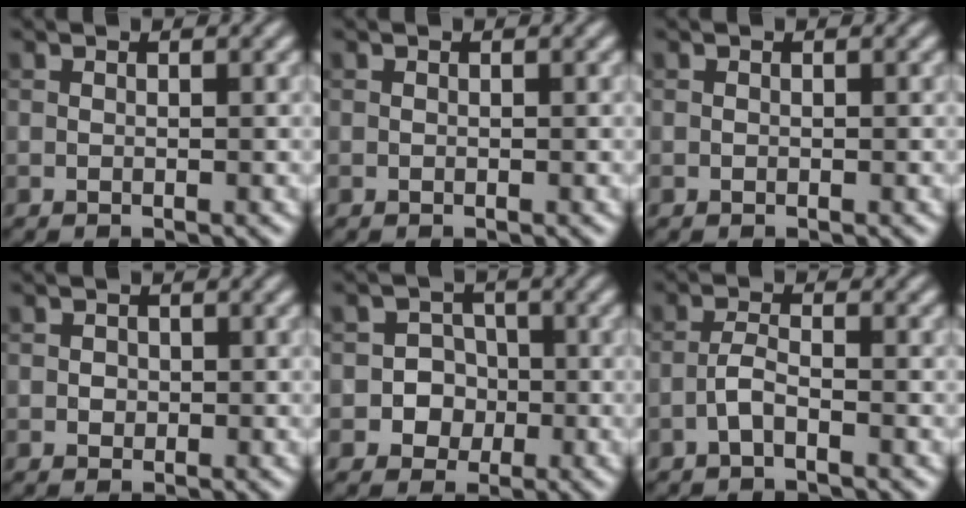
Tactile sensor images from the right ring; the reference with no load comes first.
{"total": 0.0}
{"total": 0.0}
{"total": 0.8, "force": [0.0, 0.7, 0.3], "torque": [-0.001, -0.001, -0.001]}
{"total": 3.1, "force": [-0.8, 2.9, 0.7], "torque": [0.015, 0.004, -0.032]}
{"total": 1.8, "force": [-1.0, 0.4, 1.5], "torque": [-0.033, 0.006, -0.026]}